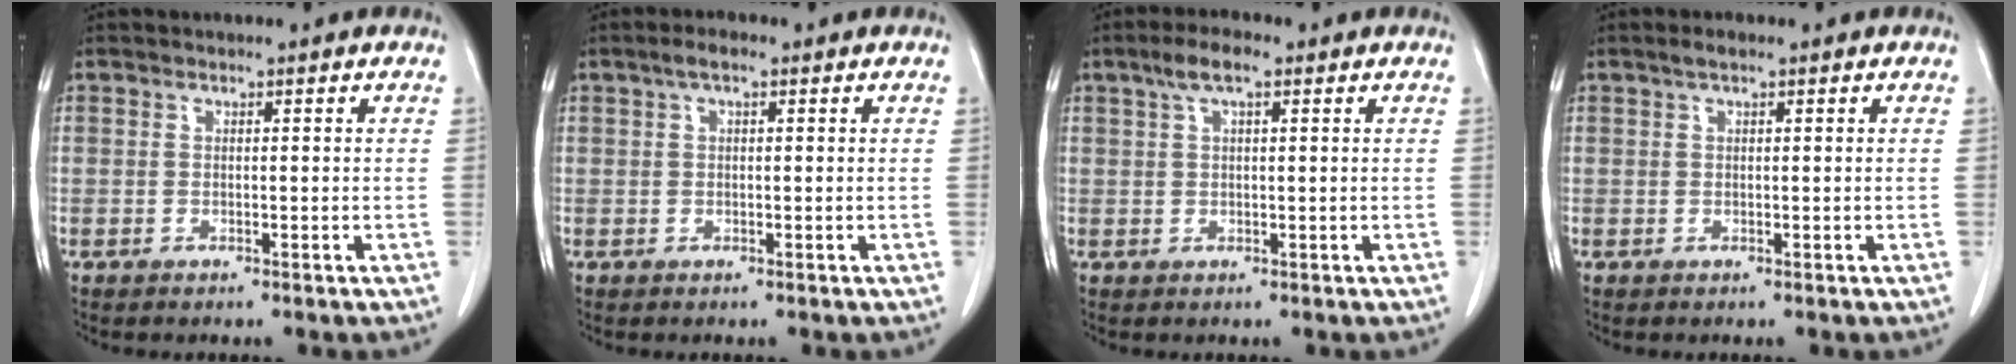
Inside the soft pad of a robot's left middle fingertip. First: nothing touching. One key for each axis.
{"total": 2.0, "fx": 1.1, "fy": 0.5, "fz": 1.6, "tx": -0.031, "ty": 0.011, "tz": 0.017}
{"total": 3.8, "fx": 2.1, "fy": 1.0, "fz": 3.0, "tx": -0.063, "ty": 0.014, "tz": 0.042}
{"total": 1.3, "fx": 0.9, "fy": 0.2, "fz": 0.9, "tx": -0.022, "ty": 0.007, "tz": 0.016}